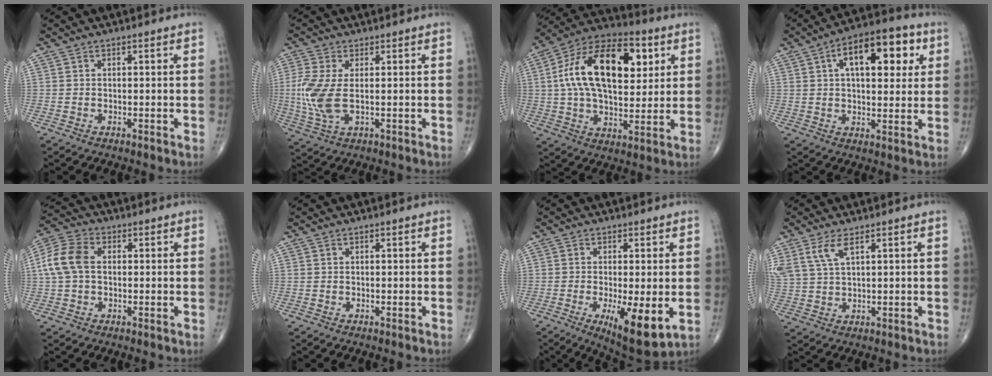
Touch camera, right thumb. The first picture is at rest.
{"total": 8.7, "force": [-0.4, 4.1, 7.7], "torque": [-0.200, -0.008, -0.006]}
{"total": 23.2, "force": [5.4, 12.9, 18.6], "torque": [-0.292, 0.007, 0.083]}
{"total": 15.9, "force": [5.1, 7.6, 12.9], "torque": [-0.156, 0.012, 0.069]}
{"total": 8.5, "force": [0.6, 5.8, 6.2], "torque": [-0.135, 0.023, 0.006]}
{"total": 0.0}
{"total": 10.3, "force": [-2.5, 3.0, 9.5], "torque": [-0.150, -0.026, -0.033]}
{"total": 5.0, "force": [2.8, 1.5, 3.9], "torque": [-0.095, -0.007, 0.064]}